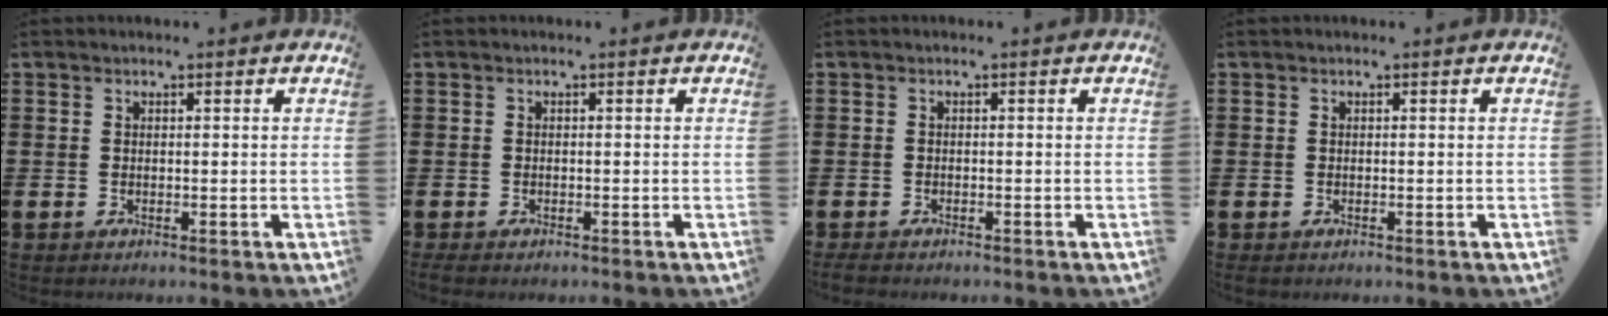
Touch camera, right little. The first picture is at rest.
{"total": 0.7, "force": [-0.3, 0.3, 0.5], "torque": [-0.011, 0.002, -0.008]}
{"total": 0.9, "force": [-0.6, 0.3, 0.5], "torque": [-0.010, 0.000, -0.014]}
{"total": 0.0}